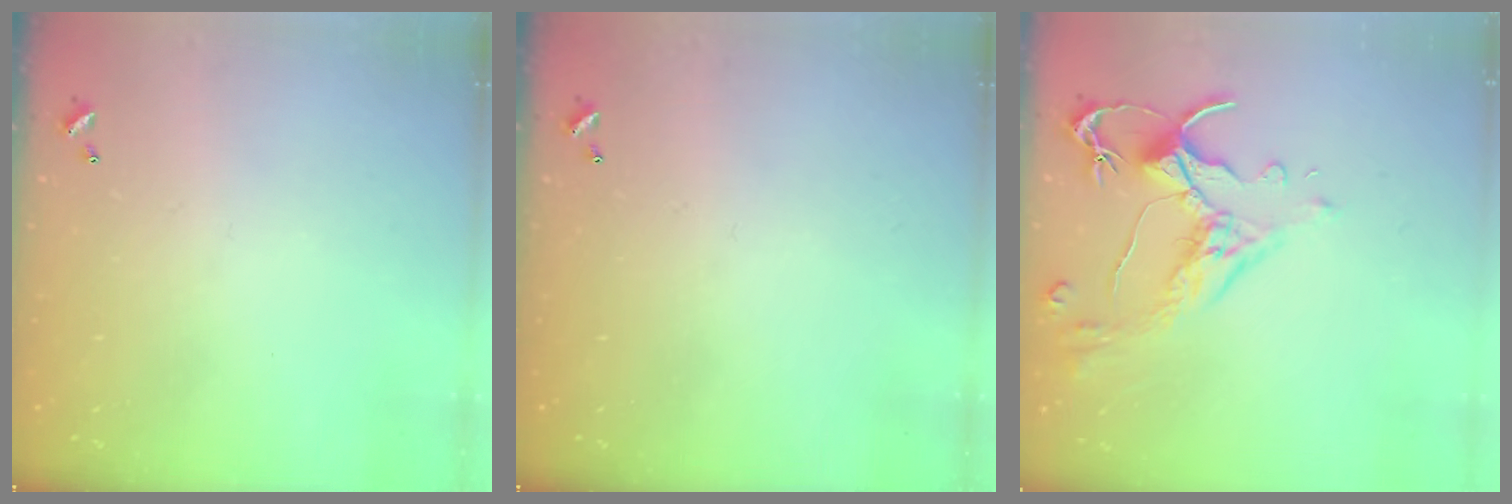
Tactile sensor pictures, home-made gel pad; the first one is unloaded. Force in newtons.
{"total": 0.0}
{"total": 2.5, "press": 2.2, "slide": 1.3}